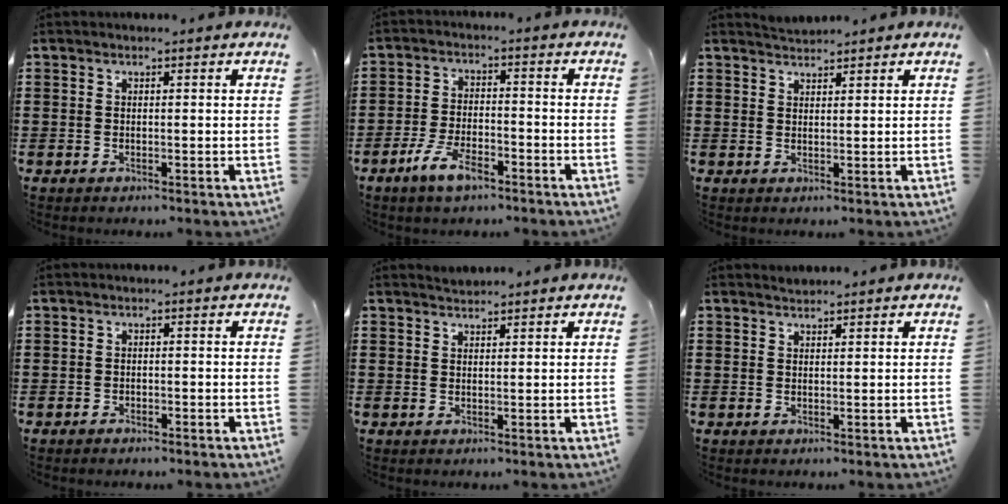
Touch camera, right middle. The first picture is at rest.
{"total": 6.1, "force": [-4.0, 1.8, 4.3], "torque": [-0.093, -0.003, -0.076]}
{"total": 1.8, "force": [1.8, 0.2, -0.1], "torque": [-0.005, 0.002, 0.036]}
{"total": 1.0, "force": [-0.9, -0.1, 0.3], "torque": [-0.007, -0.006, -0.016]}
{"total": 1.2, "force": [1.1, 0.1, -0.2], "torque": [0.001, 0.000, 0.023]}
{"total": 0.9, "force": [0.9, 0.1, -0.2], "torque": [0.002, -0.002, 0.017]}